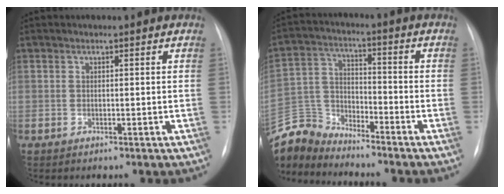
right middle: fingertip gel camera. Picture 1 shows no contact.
{"total": 8.8, "force": [-8.8, 1.1, -0.1], "torque": [-0.009, 0.013, -0.176]}